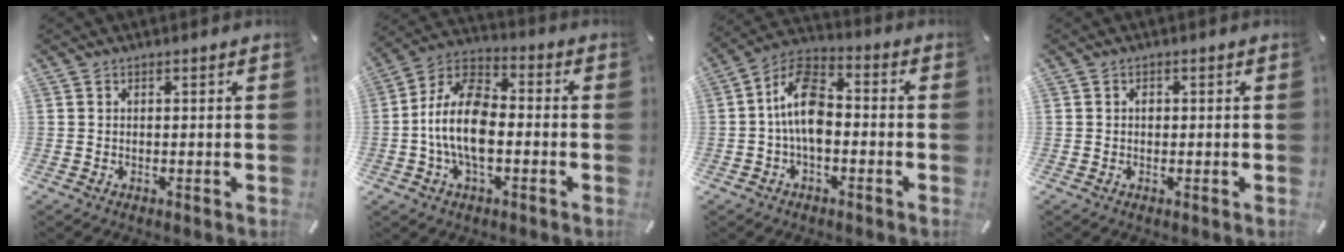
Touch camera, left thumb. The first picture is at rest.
{"total": 13.6, "force": [-2.8, 7.8, 10.8], "torque": [-0.230, 0.013, -0.052]}
{"total": 11.4, "force": [-1.8, 6.4, 9.2], "torque": [-0.188, 0.017, -0.030]}
{"total": 0.9, "force": [0.0, 0.8, 0.5], "torque": [-0.003, 0.000, -0.003]}